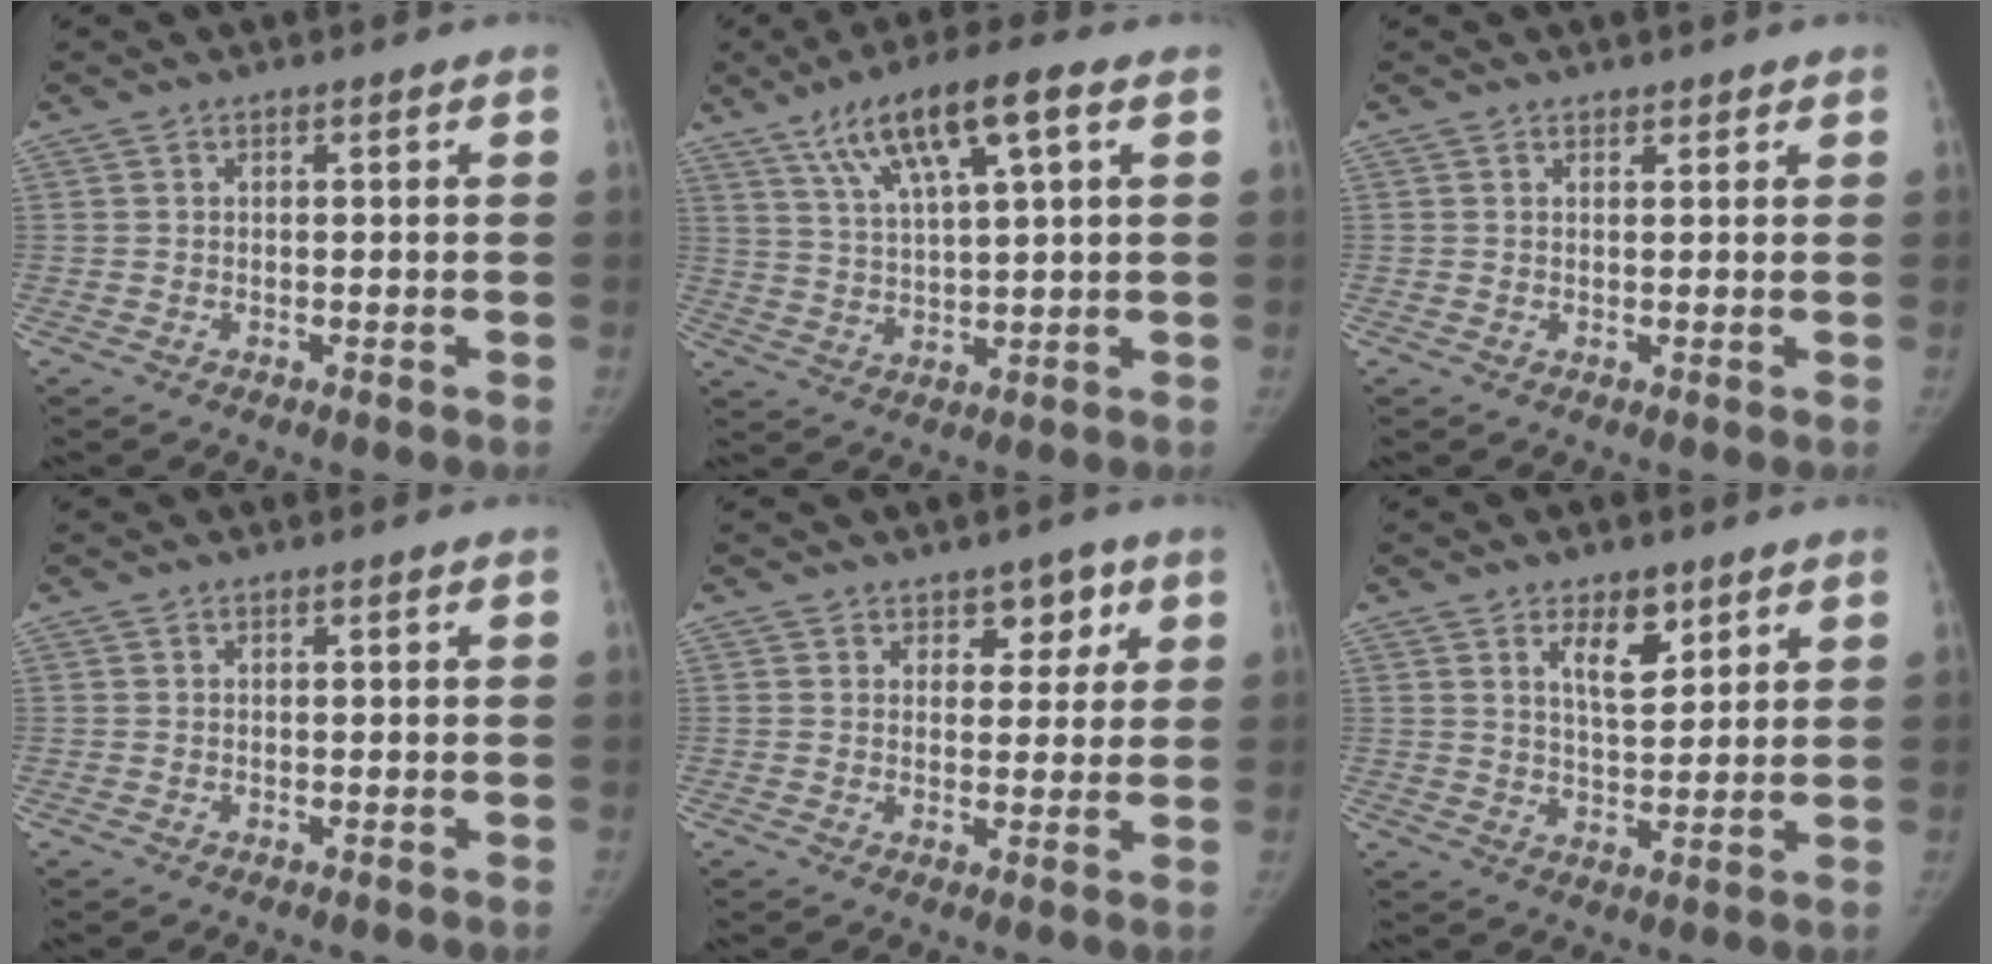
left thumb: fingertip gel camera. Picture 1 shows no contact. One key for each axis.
{"total": 13.0, "fx": 6.4, "fy": 2.9, "fz": 10.9, "tx": -0.191, "ty": -0.004, "tz": 0.116}
{"total": 1.2, "fx": 1.0, "fy": 0.6, "fz": 0.2, "tx": 0.008, "ty": -0.007, "tz": 0.012}
{"total": 0.0}
{"total": 5.1, "fx": 2.8, "fy": 3.5, "fz": 2.4, "tx": 0.006, "ty": -0.013, "tz": 0.039}
{"total": 7.1, "fx": 4.0, "fy": 3.5, "fz": 4.8, "tx": -0.055, "ty": -0.029, "tz": 0.067}